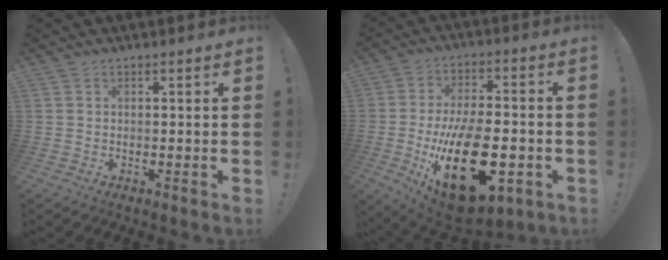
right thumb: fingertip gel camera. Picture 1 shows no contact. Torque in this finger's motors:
{"motor_torque": [2.07, 2.83, 2.52, -0.25, 0.90]}